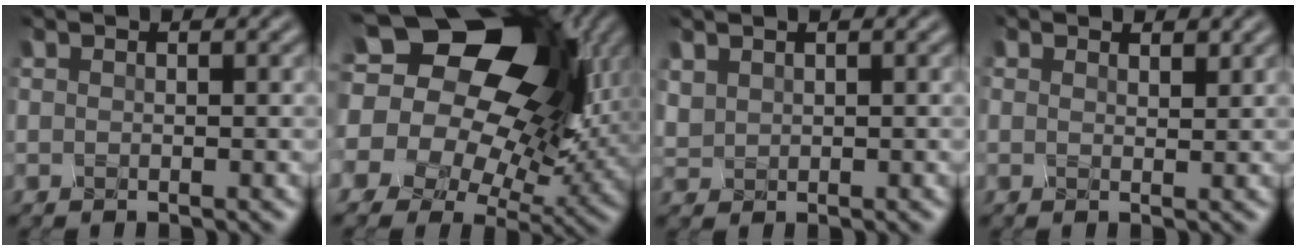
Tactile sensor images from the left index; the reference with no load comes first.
{"total": 20.4, "force": [7.0, 13.3, 13.7], "torque": [-0.233, 0.059, 0.100]}
{"total": 1.3, "force": [0.7, 1.0, 0.5], "torque": [-0.019, 0.007, 0.023]}
{"total": 1.2, "force": [1.1, 0.4, 0.3], "torque": [-0.002, 0.001, 0.021]}